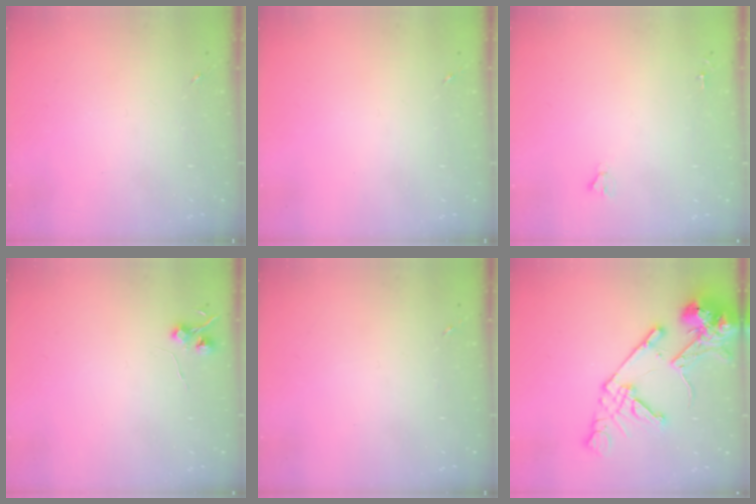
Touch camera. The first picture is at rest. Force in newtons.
{"total": 0.0}
{"total": 1.8, "press": 1.8, "slide": 0.1}
{"total": 5.8, "press": 5.8, "slide": 0.7}
{"total": 0.0}
{"total": 18.1, "press": 17.9, "slide": 2.8}